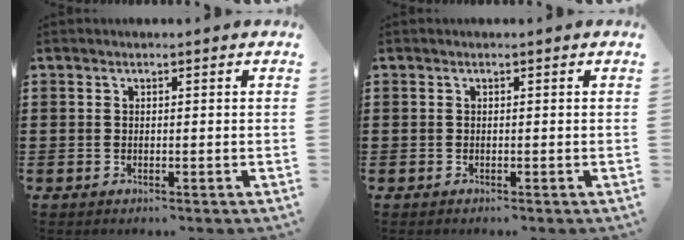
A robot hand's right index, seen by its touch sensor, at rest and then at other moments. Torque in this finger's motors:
{"motor_torque": [1.06, 1.08, -0.01, 0.01]}